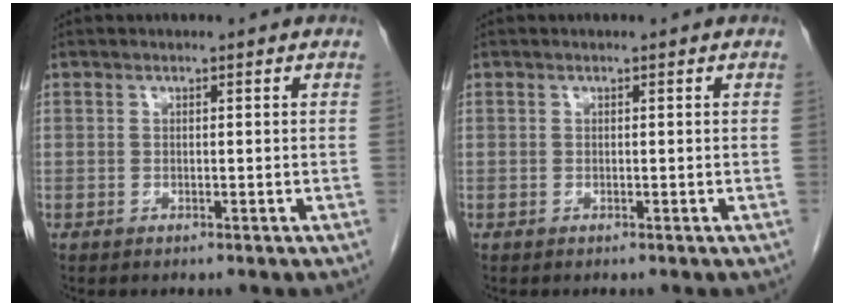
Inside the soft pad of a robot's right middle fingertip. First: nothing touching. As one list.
[{"total": 0.0}]